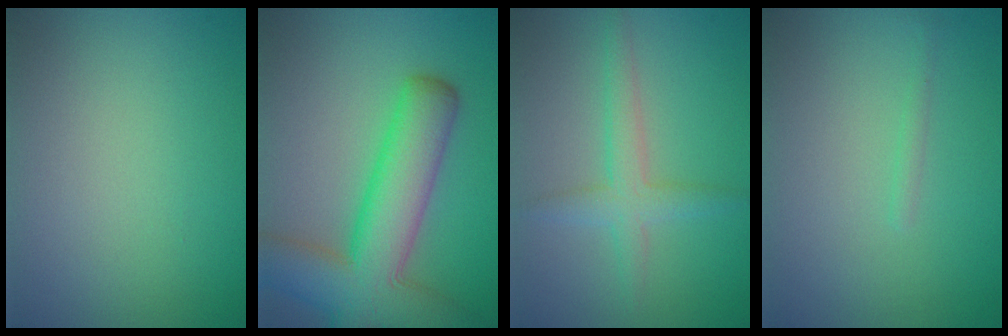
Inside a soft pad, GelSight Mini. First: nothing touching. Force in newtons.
{"total": 10.0, "press": 10.0, "slide": 0.6}
{"total": 2.7, "press": 2.7, "slide": 0.2}
{"total": 0.6, "press": 0.6, "slide": 0.0}